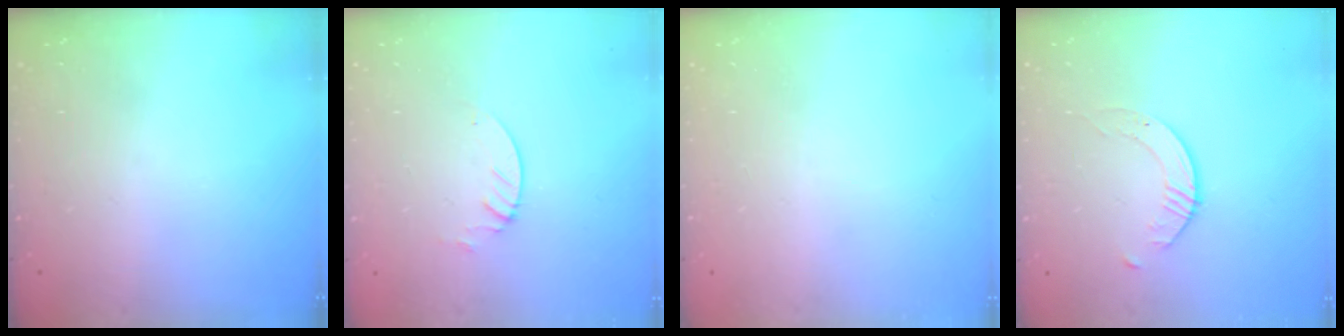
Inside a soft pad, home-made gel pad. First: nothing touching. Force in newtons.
{"total": 2.1, "press": 2.1, "slide": 0.2}
{"total": 0.0}
{"total": 1.7, "press": 1.7, "slide": 0.2}